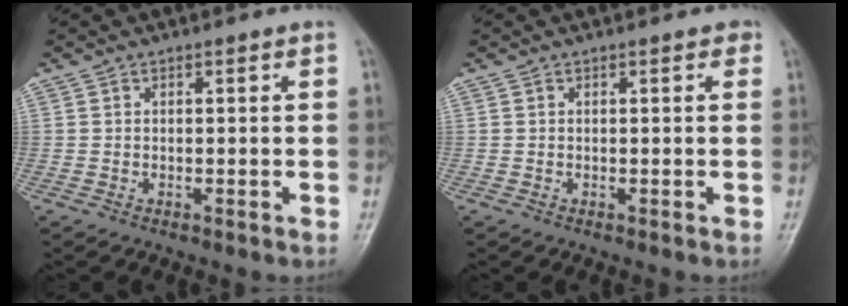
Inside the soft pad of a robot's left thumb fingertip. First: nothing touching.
{"total": 0.6, "force": [0.2, 0.4, 0.4], "torque": [0.004, 0.002, -0.004]}